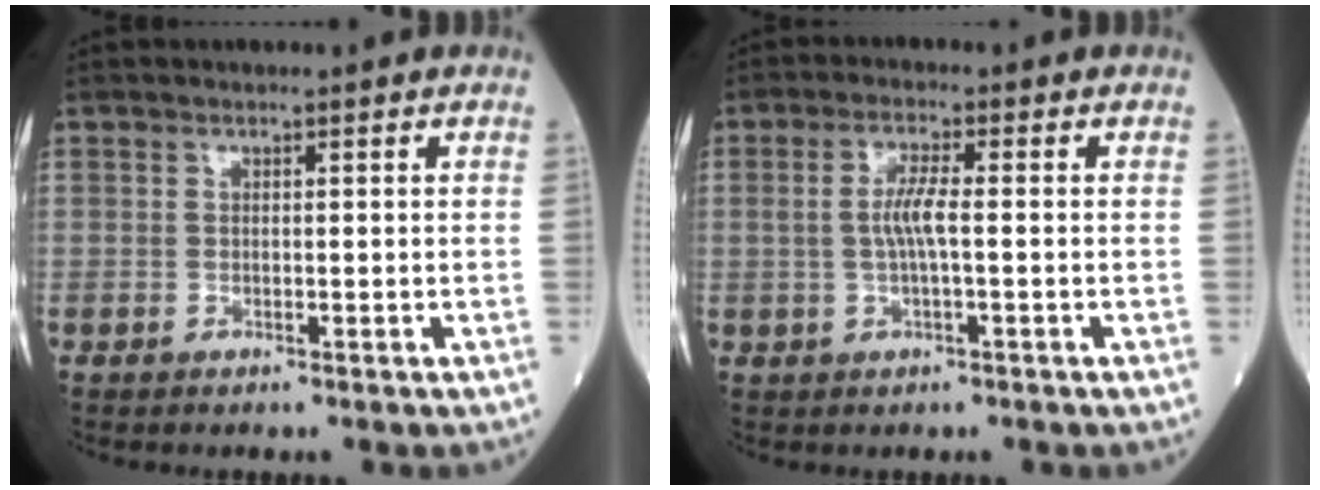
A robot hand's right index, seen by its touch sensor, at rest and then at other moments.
{"total": 4.0, "force": [-0.1, 0.4, 3.9], "torque": [-0.084, 0.003, -0.002]}